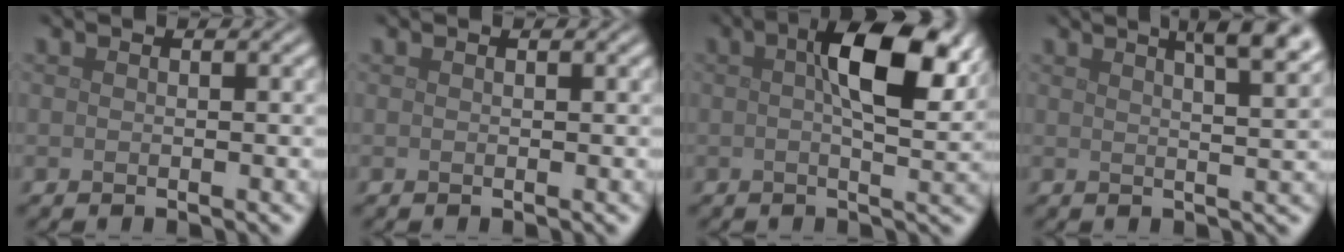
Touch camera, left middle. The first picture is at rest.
{"total": 0.0}
{"total": 9.2, "force": [2.6, 3.3, 8.2], "torque": [-0.127, 0.009, 0.034]}
{"total": 8.0, "force": [4.6, 2.9, 5.9], "torque": [-0.038, 0.043, 0.036]}